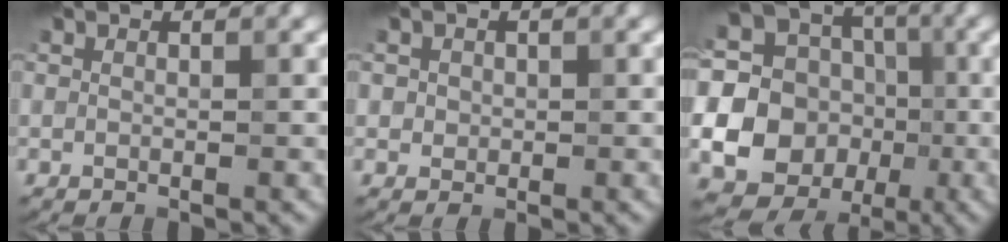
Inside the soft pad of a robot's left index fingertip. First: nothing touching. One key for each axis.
{"total": 1.1, "fx": 0.2, "fy": 1.1, "fz": 0.3, "tx": 0.003, "ty": -0.004, "tz": 0.005}
{"total": 22.0, "fx": -0.9, "fy": 20.9, "fz": 6.8, "tx": -0.163, "ty": 0.003, "tz": -0.063}